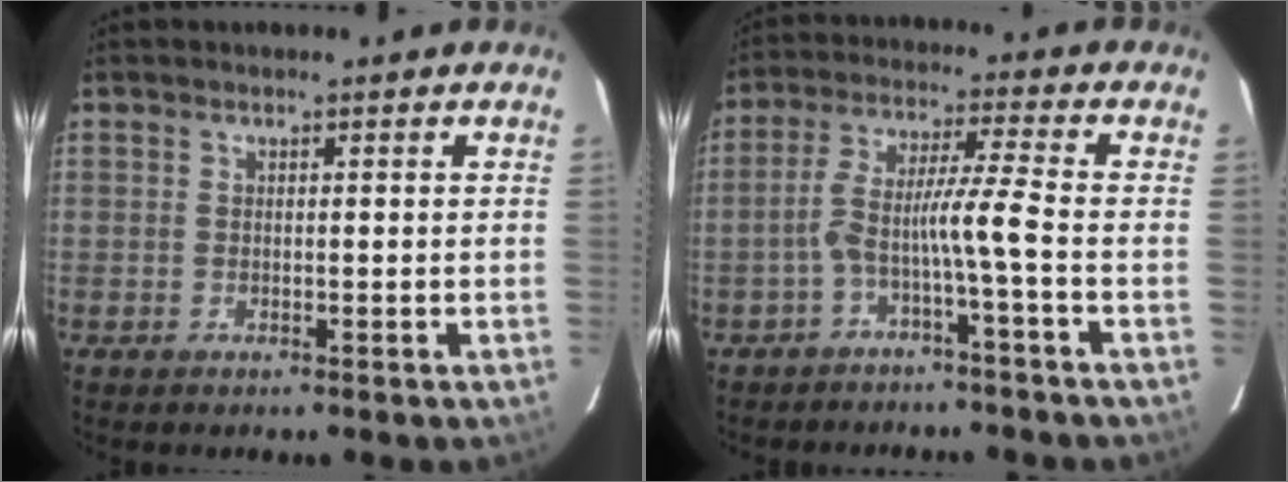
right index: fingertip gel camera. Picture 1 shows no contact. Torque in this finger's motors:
{"motor_torque": [0.81, -0.12, 0.43, 0.14]}